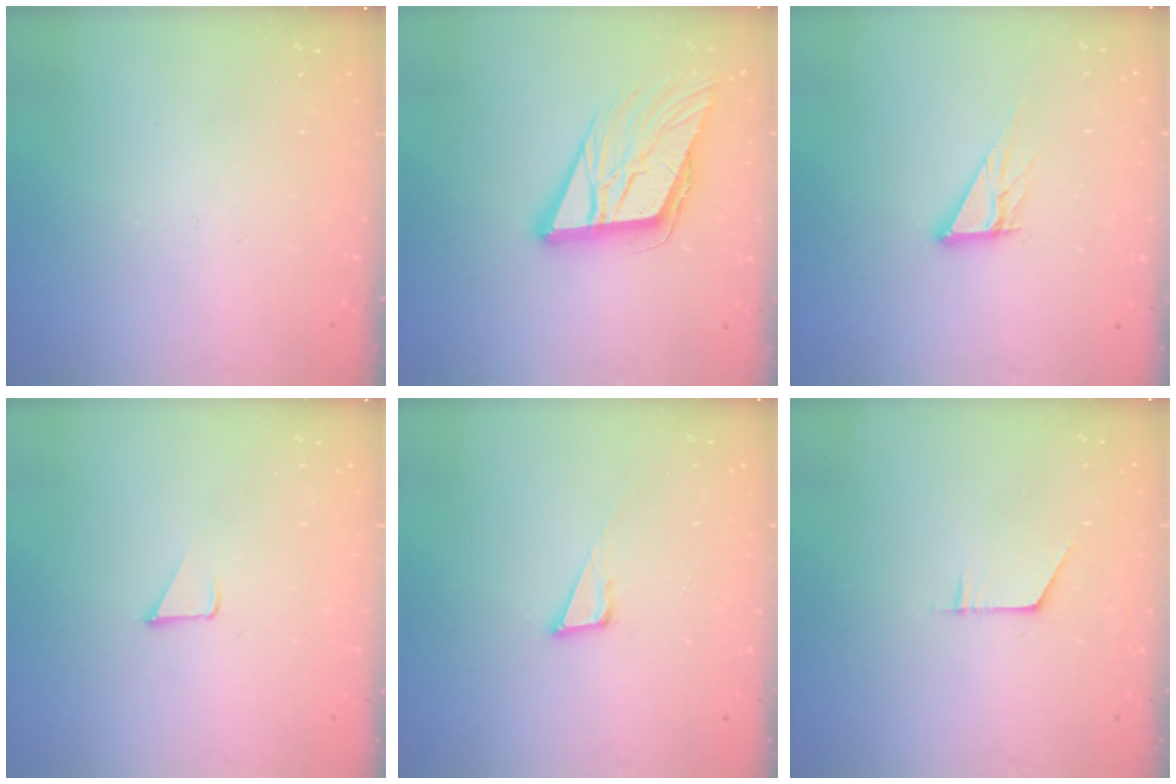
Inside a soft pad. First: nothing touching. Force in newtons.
{"total": 15.0, "press": 14.6, "slide": 3.5}
{"total": 8.0, "press": 8.0, "slide": 0.7}
{"total": 1.7, "press": 1.7, "slide": 0.1}
{"total": 6.4, "press": 5.8, "slide": 2.6}
{"total": 4.8, "press": 4.7, "slide": 0.4}